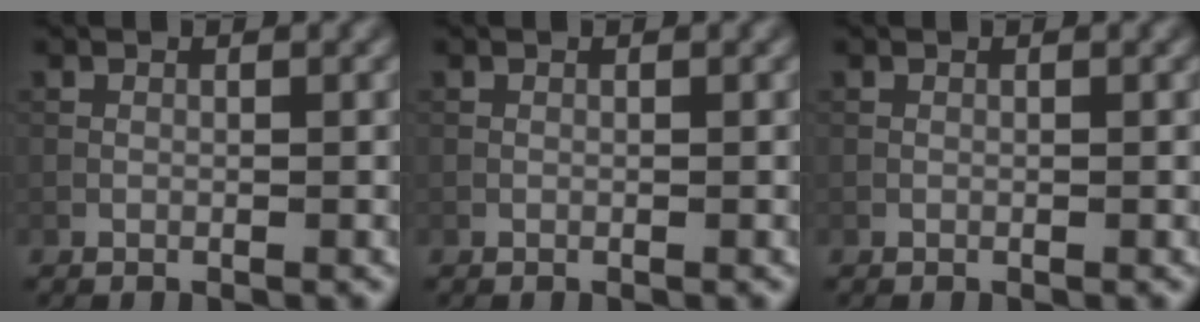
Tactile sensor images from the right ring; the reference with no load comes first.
{"total": 0.0}
{"total": 0.0}